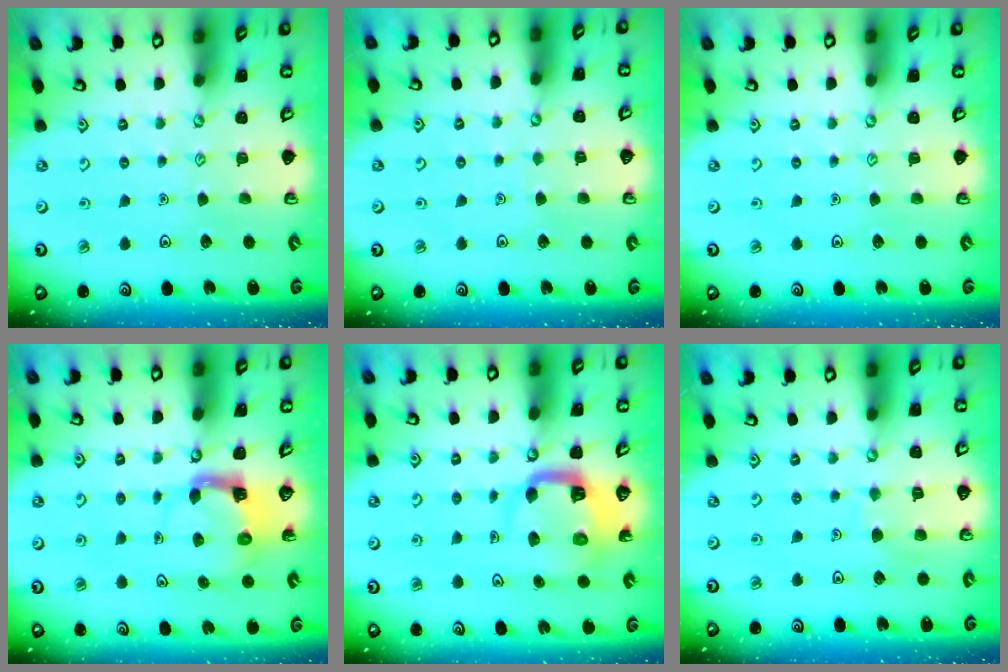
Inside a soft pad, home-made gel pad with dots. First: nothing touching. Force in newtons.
{"total": 1.5, "press": 1.5, "slide": 0.2}
{"total": 0.0}
{"total": 3.7, "press": 3.6, "slide": 0.6}
{"total": 7.8, "press": 7.7, "slide": 1.0}
{"total": 6.1, "press": 6.1, "slide": 0.3}